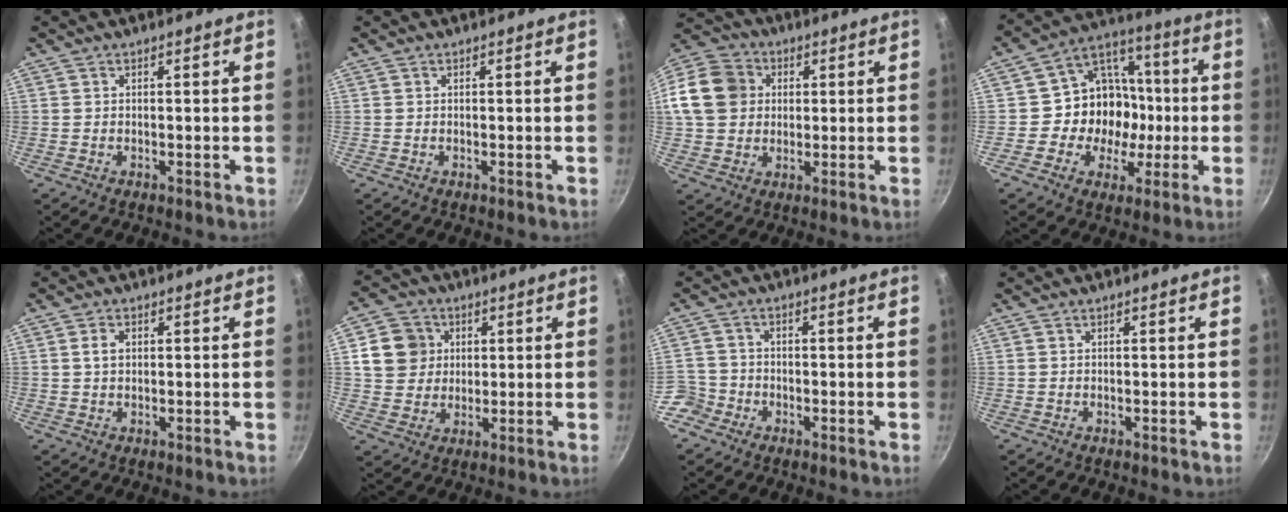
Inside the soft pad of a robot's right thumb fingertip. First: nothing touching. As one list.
[{"total": 0.0}, {"total": 14.3, "force": [2.2, 12.2, 7.1], "torque": [-0.119, 0.022, 0.027]}, {"total": 14.9, "force": [-1.5, 13.0, 7.2], "torque": [-0.072, 0.038, -0.031]}, {"total": 2.5, "force": [0.7, 1.7, 1.7], "torque": [-0.024, 0.003, 0.013]}, {"total": 9.0, "force": [2.4, 8.2, 3.0], "torque": [-0.022, 0.006, 0.038]}, {"total": 5.2, "force": [-2.8, 4.3, 0.7], "torque": [0.002, 0.038, -0.056]}, {"total": 0.0}]